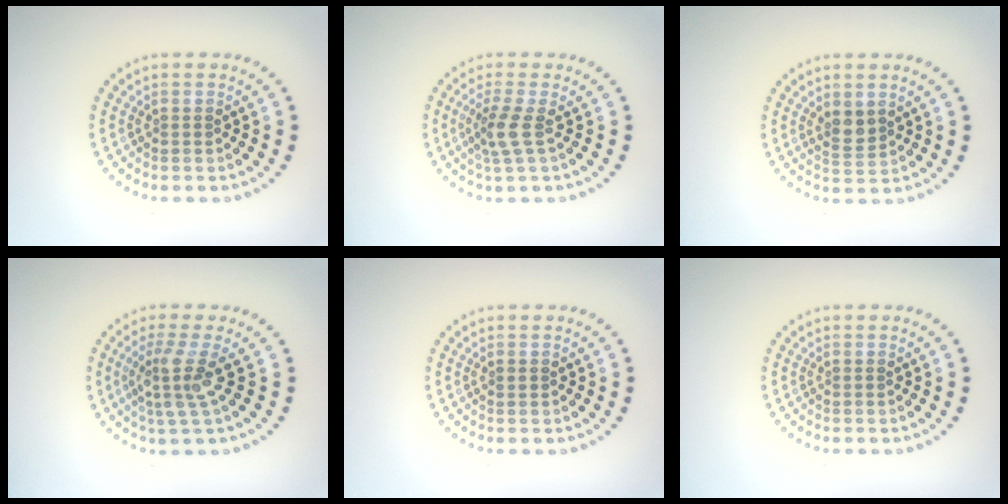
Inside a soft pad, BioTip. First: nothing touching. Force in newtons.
{"total": 2.3, "press": 1.7, "slide": 1.5}
{"total": 2.0, "press": 1.8, "slide": 0.9}
{"total": 3.3, "press": 2.5, "slide": 2.1}
{"total": 0.7, "press": 0.7, "slide": 0.1}
{"total": 0.0}